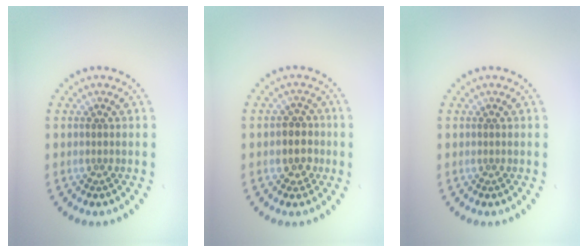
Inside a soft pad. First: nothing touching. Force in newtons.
{"total": 2.6, "press": 2.4, "slide": 1.0}
{"total": 0.0}